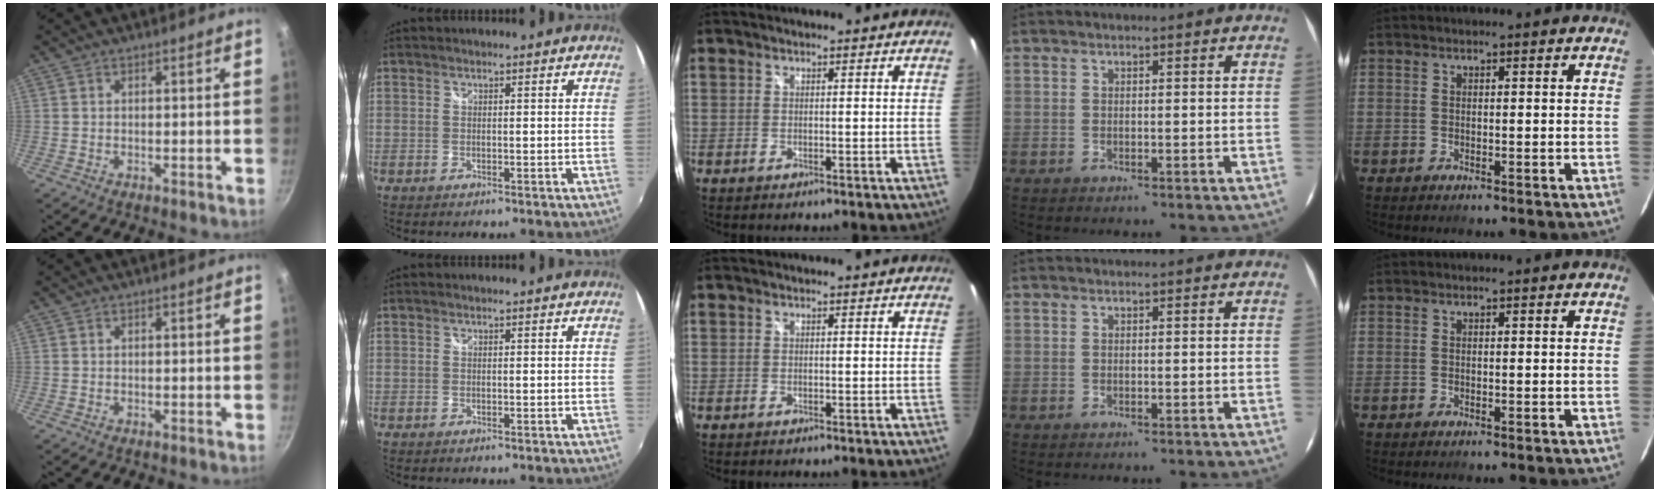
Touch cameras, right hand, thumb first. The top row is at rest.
{}